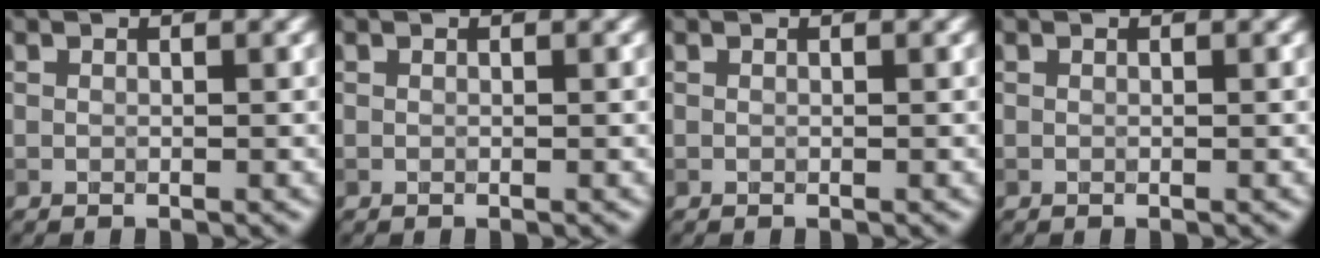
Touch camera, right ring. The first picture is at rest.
{"total": 0.0}
{"total": 0.0}
{"total": 0.0}